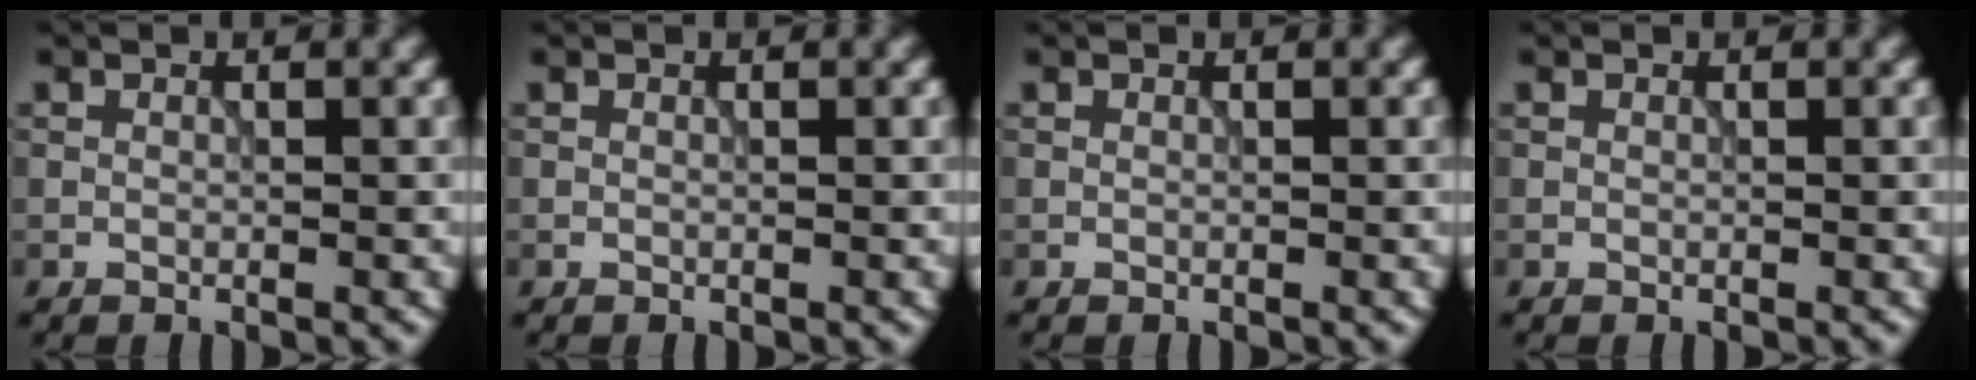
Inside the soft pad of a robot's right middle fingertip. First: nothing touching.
{"total": 0.0}
{"total": 0.0}
{"total": 0.0}